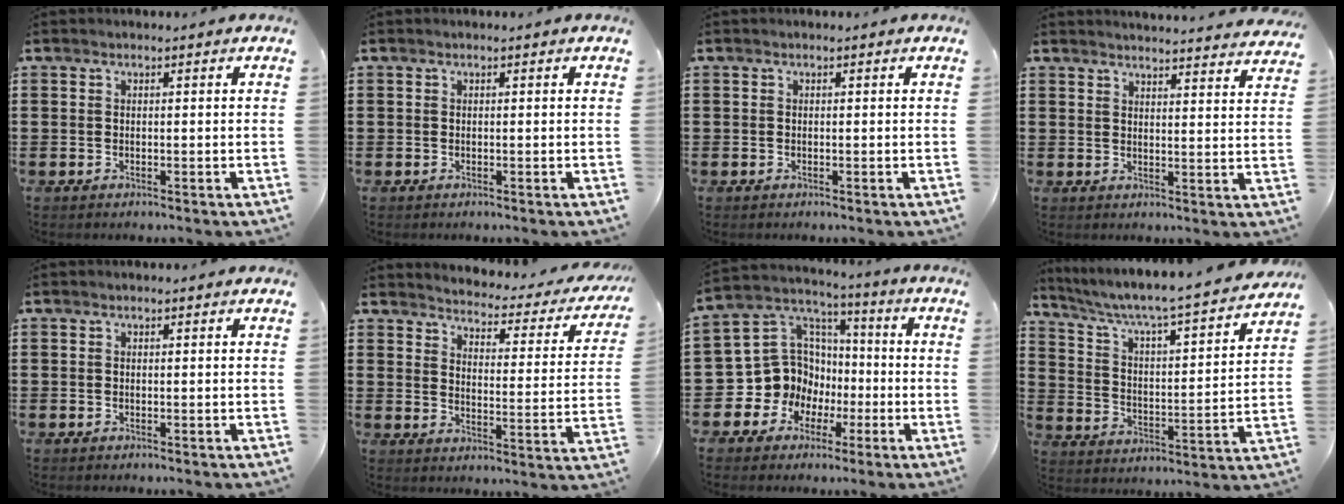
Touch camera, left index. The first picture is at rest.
{"total": 0.0}
{"total": 0.0}
{"total": 3.3, "force": [3.3, -0.6, 0.1], "torque": [-0.007, -0.025, 0.057]}
{"total": 0.0}
{"total": 2.6, "force": [2.6, -0.1, 0.4], "torque": [-0.028, -0.030, 0.034]}
{"total": 11.0, "force": [-1.9, 10.5, 2.7], "torque": [-0.107, -0.008, -0.027]}
{"total": 5.0, "force": [4.4, -0.1, 2.3], "torque": [-0.068, -0.045, 0.064]}